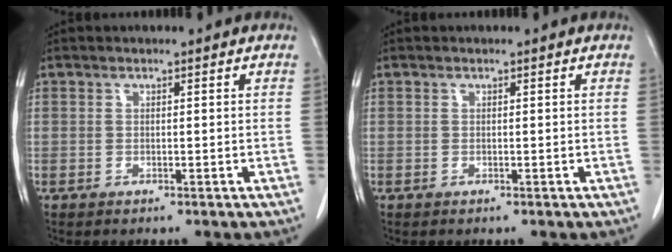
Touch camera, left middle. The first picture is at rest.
{"total": 0.0}